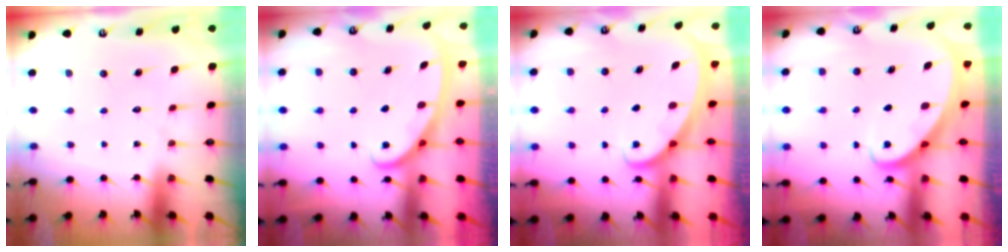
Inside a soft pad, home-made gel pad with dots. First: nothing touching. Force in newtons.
{"total": 2.8, "press": 2.8, "slide": 0.4}
{"total": 1.7, "press": 1.7, "slide": 0.2}
{"total": 3.1, "press": 3.1, "slide": 0.4}